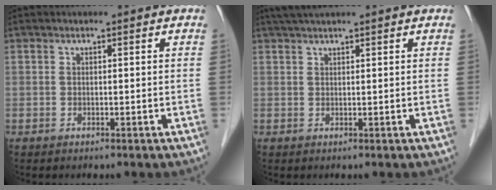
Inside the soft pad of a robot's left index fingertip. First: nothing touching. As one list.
[{"total": 4.8, "force": [4.2, -0.2, 2.5], "torque": [-0.038, 0.037, 0.069]}]